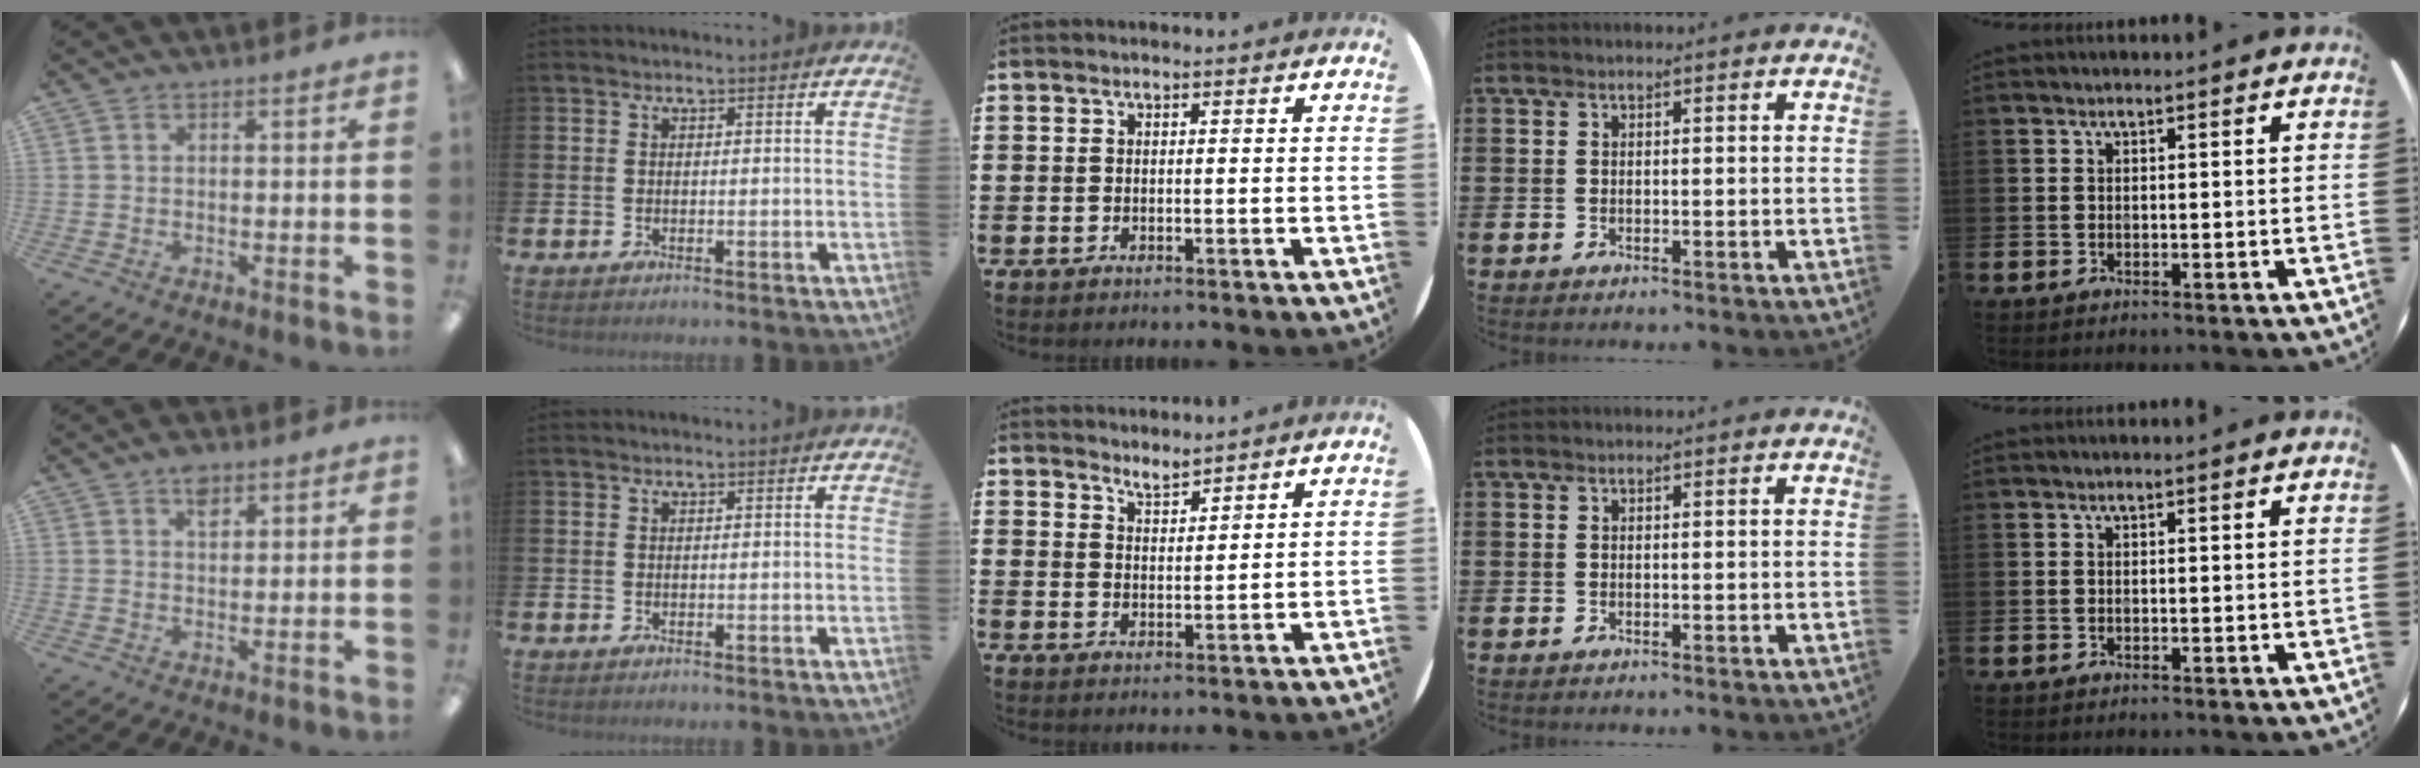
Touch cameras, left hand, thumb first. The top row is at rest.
{"thumb": {"total": 3.5, "force": [2.1, 2.1, 1.9], "torque": [-0.019, -0.007, 0.034]}, "middle": {"total": 2.9, "force": [2.9, 0.1, 0.0], "torque": [-0.005, -0.009, 0.055]}}